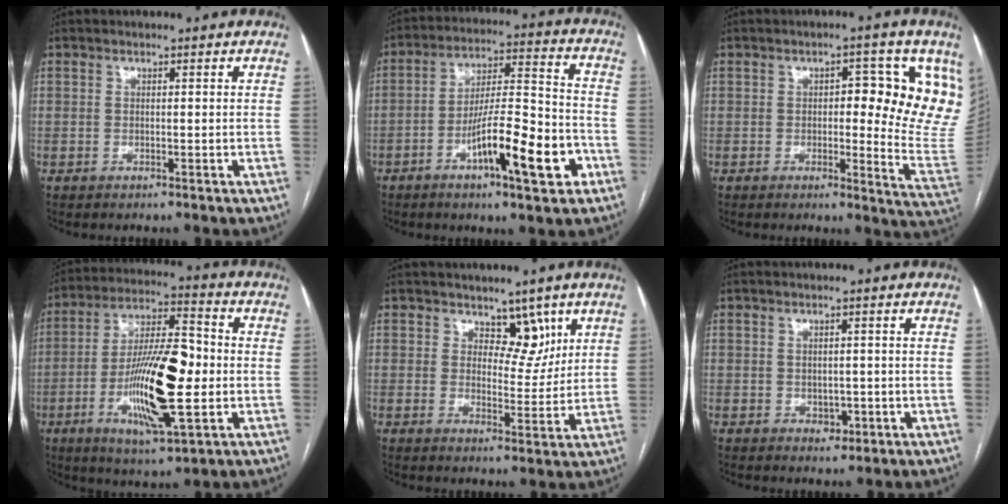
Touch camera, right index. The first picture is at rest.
{"total": 15.0, "force": [-6.3, 2.2, 13.4], "torque": [-0.227, 0.004, -0.096]}
{"total": 13.6, "force": [4.0, 4.6, 12.1], "torque": [-0.125, -0.006, 0.037]}
{"total": 17.5, "force": [-2.8, 3.9, 16.8], "torque": [-0.315, 0.003, -0.044]}
{"total": 4.9, "force": [3.2, 2.9, 2.4], "torque": [-0.017, -0.006, 0.050]}
{"total": 2.2, "force": [-0.5, 1.7, 1.3], "torque": [-0.015, 0.002, 0.004]}